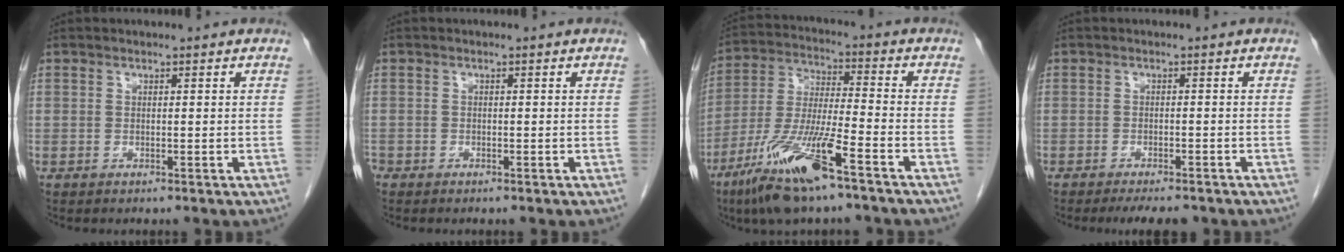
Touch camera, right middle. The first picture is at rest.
{"total": 1.0, "force": [-0.8, 0.6, 0.1], "torque": [-0.009, 0.000, -0.016]}
{"total": 14.3, "force": [-8.6, 1.2, 11.3], "torque": [-0.237, -0.030, -0.161]}
{"total": 5.0, "force": [-4.2, 1.2, 2.4], "torque": [-0.030, -0.006, -0.060]}